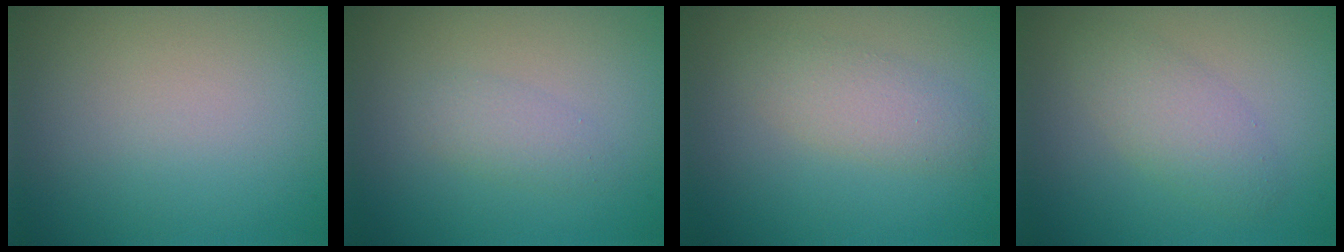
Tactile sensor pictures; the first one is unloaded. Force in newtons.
{"total": 1.5, "press": 1.5, "slide": 0.1}
{"total": 3.7, "press": 3.7, "slide": 0.1}
{"total": 2.8, "press": 2.8, "slide": 0.2}